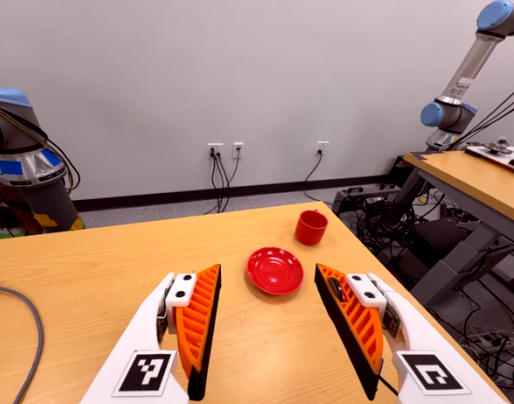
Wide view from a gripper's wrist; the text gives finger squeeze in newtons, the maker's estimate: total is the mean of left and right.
{"total": 1.7, "left": 0.3, "right": 3.0}